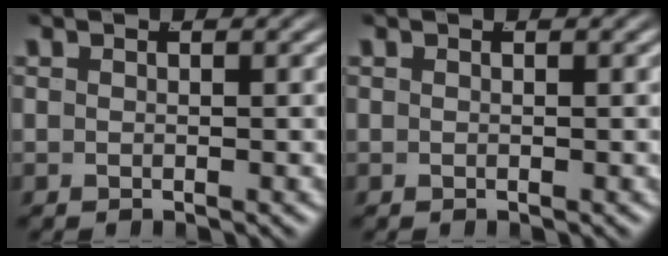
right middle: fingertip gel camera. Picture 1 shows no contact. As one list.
[{"total": 0.0}]